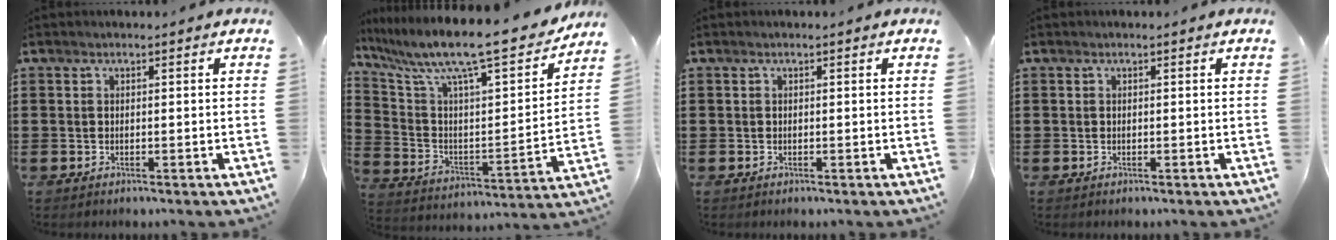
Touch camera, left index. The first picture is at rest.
{"total": 11.7, "force": [9.7, 1.0, 6.5], "torque": [-0.152, -0.076, 0.155]}
{"total": 0.0}
{"total": 0.0}